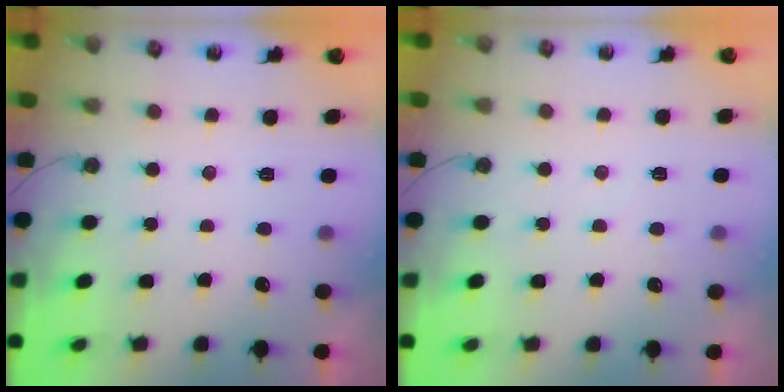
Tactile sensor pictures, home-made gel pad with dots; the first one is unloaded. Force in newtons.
{"total": 3.9, "press": 3.8, "slide": 0.5}